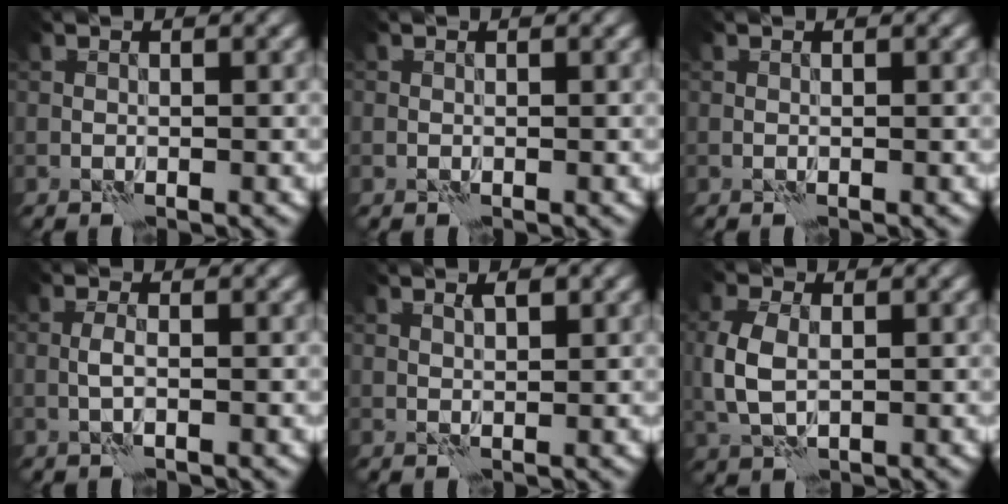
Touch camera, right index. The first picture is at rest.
{"total": 0.0}
{"total": 0.0}
{"total": 1.1, "force": [-0.2, 0.1, 1.1], "torque": [-0.028, 0.001, -0.008]}
{"total": 1.3, "force": [0.8, 0.4, 0.9], "torque": [-0.018, -0.003, 0.015]}
{"total": 4.1, "force": [0.1, 2.7, 3.1], "torque": [-0.086, -0.002, 0.001]}